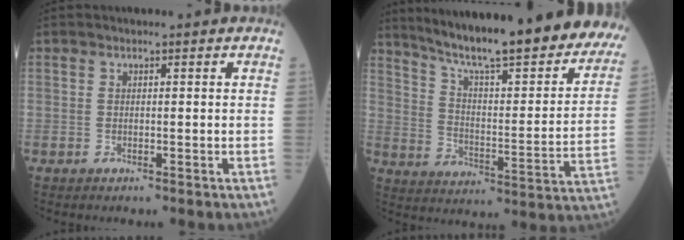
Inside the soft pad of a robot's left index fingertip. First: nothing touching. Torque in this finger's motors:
{"motor_torque": [0.89, -1.25, 0.43, 0.14]}